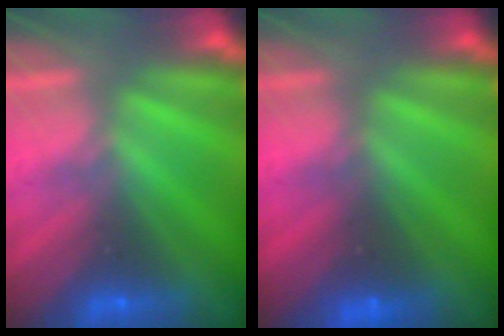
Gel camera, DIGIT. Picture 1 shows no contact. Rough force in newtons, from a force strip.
{"total": 2.4}